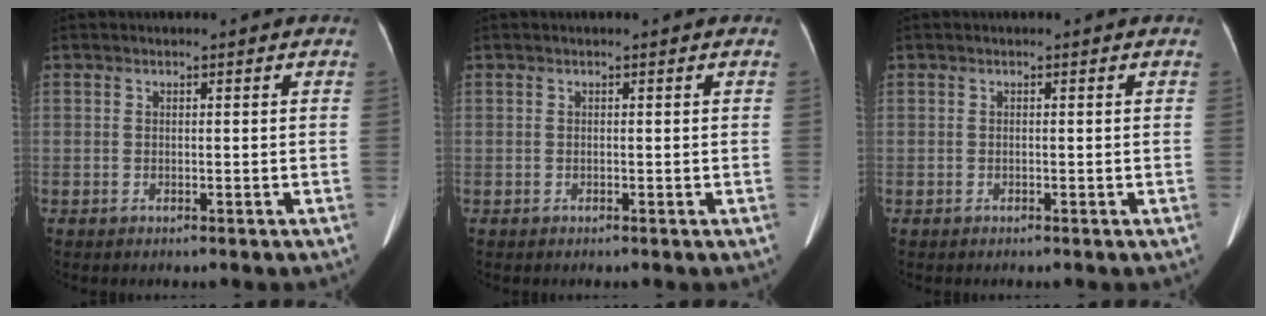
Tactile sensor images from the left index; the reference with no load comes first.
{"total": 0.0}
{"total": 0.0}